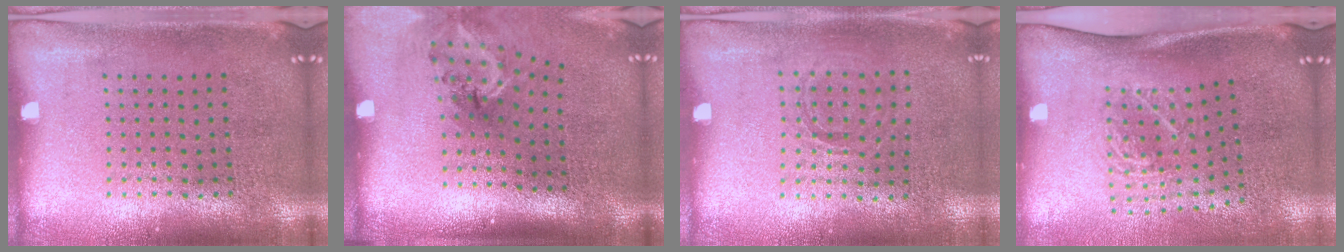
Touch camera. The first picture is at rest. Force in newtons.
{"total": 1.7, "press": 1.2, "slide": 1.3}
{"total": 0.8, "press": 0.8, "slide": 0.0}
{"total": 1.9, "press": 1.3, "slide": 1.4}